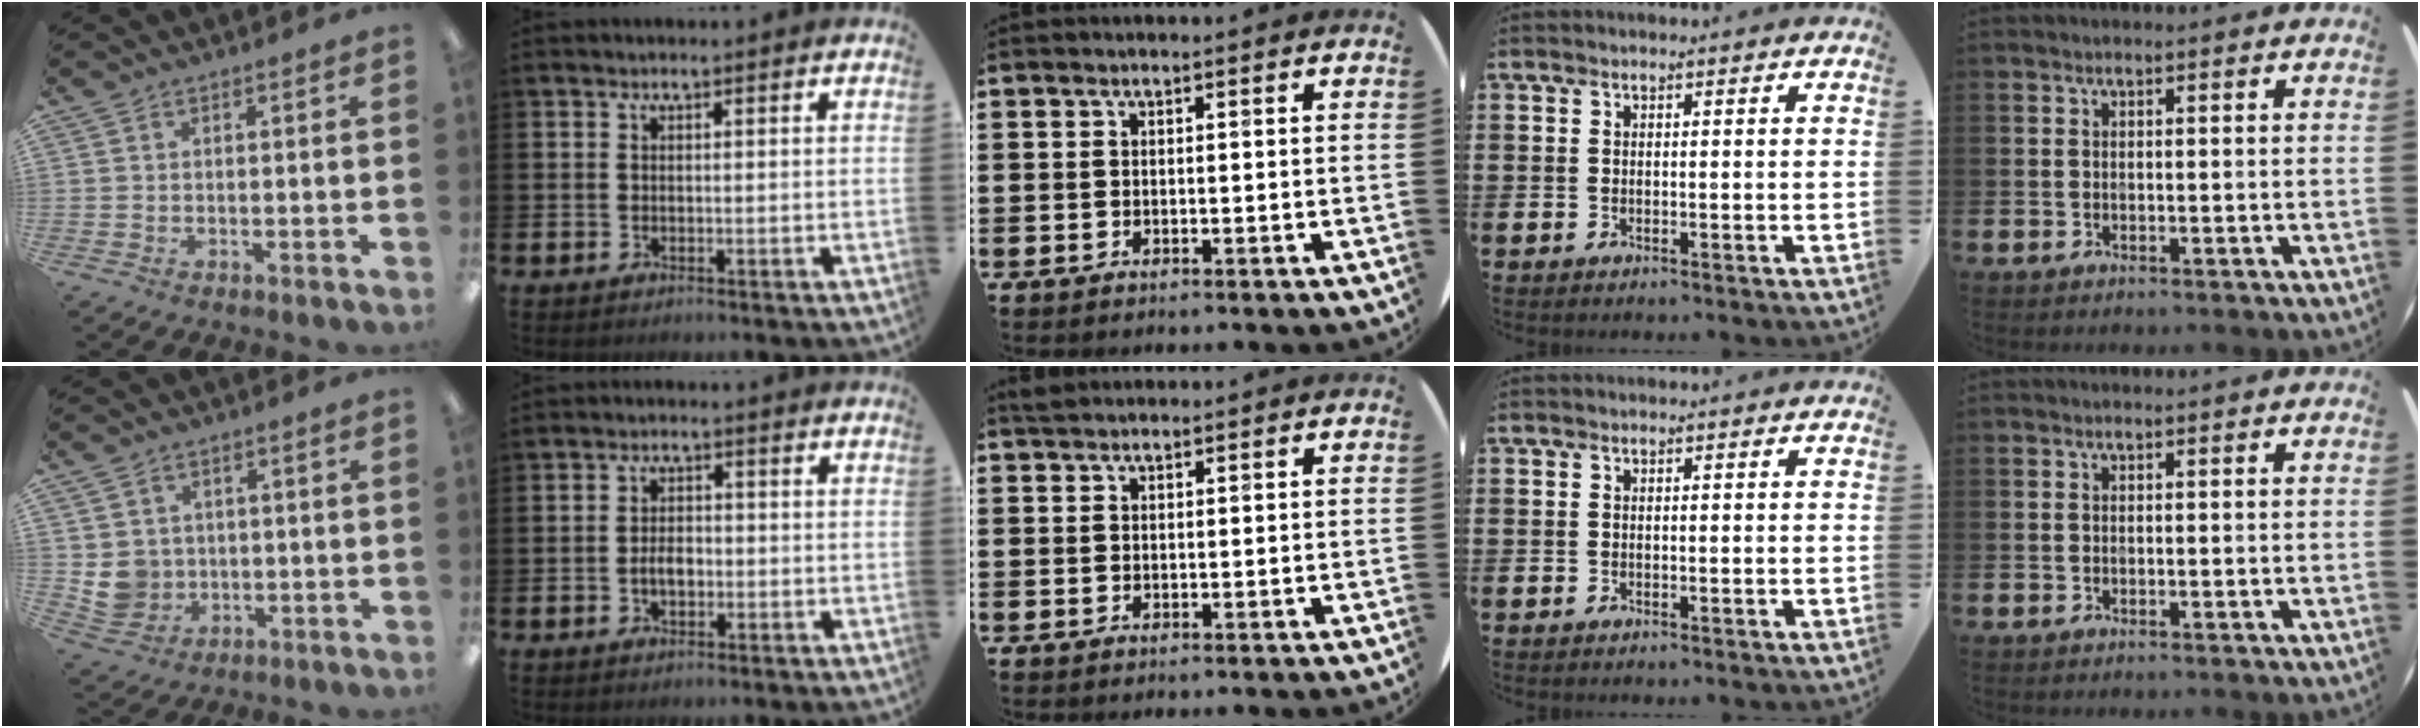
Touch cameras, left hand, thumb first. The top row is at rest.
{"thumb": {"total": 6.4, "force": [1.1, 6.0, 1.7], "torque": [-0.046, 0.003, 0.026]}, "index": {"total": 2.9, "force": [-0.6, 1.8, 2.2], "torque": [-0.023, -0.005, -0.017]}, "middle": {"total": 0.9, "force": [0.9, 0.3, 0.2], "torque": [-0.005, 0.003, 0.017]}}